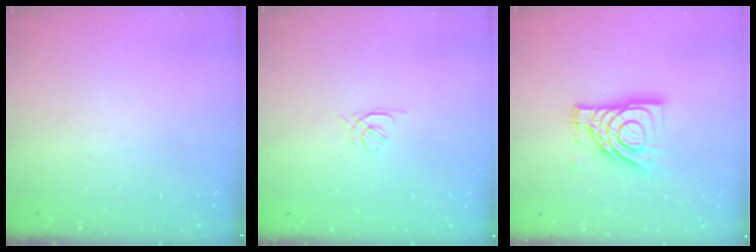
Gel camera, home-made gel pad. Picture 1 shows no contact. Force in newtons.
{"total": 1.6, "press": 1.5, "slide": 0.5}
{"total": 14.2, "press": 14.1, "slide": 1.6}